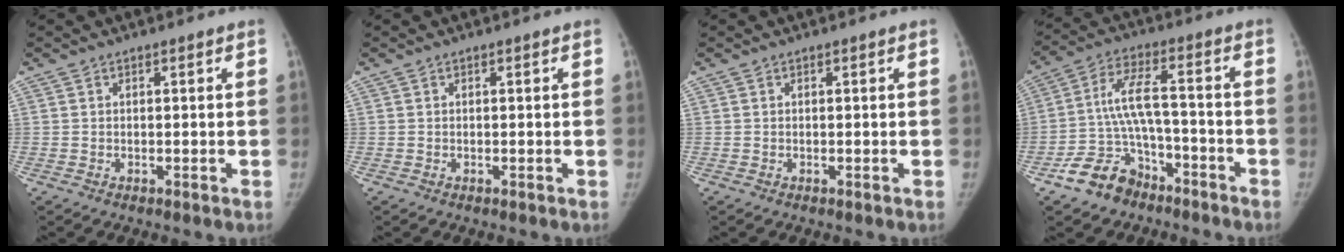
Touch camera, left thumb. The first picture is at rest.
{"total": 0.0}
{"total": 0.0}
{"total": 10.8, "force": [-6.8, 6.2, 5.6], "torque": [-0.108, 0.058, -0.124]}